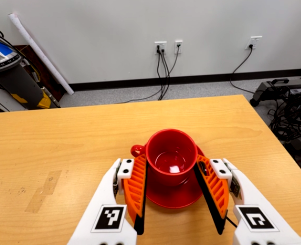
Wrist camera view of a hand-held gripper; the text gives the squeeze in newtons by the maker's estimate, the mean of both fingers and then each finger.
{"total": 1.2, "left": 1.0, "right": 1.3}